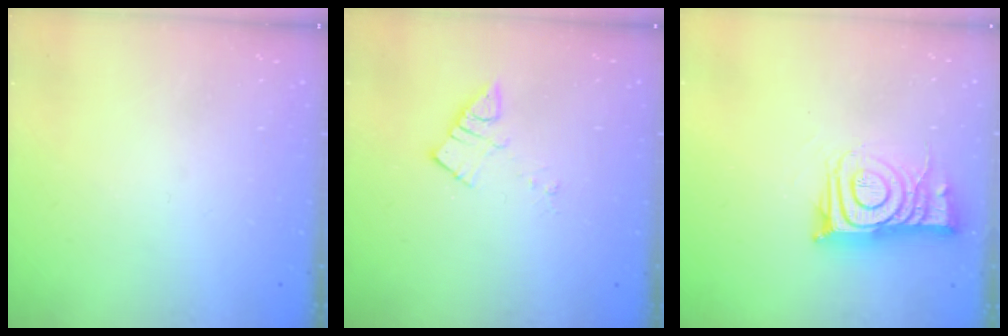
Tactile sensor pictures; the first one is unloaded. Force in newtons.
{"total": 5.0, "press": 5.0, "slide": 0.4}
{"total": 11.4, "press": 11.3, "slide": 0.9}